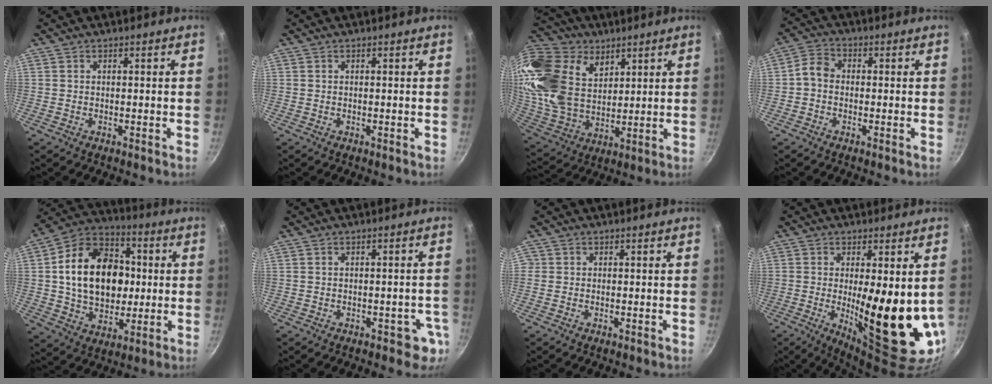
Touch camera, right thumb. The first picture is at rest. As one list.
[{"total": 0.0}, {"total": 25.9, "force": [12.4, 17.5, 14.4], "torque": [-0.302, -0.023, 0.242]}, {"total": 3.9, "force": [-0.8, 3.1, 2.3], "torque": [-0.043, 0.020, -0.030]}, {"total": 21.4, "force": [1.6, 15.7, 14.4], "torque": [-0.206, 0.026, 0.024]}, {"total": 4.3, "force": [-1.6, 2.7, 2.9], "torque": [-0.010, 0.014, -0.009]}, {"total": 0.7, "force": [-0.1, 0.7, 0.0], "torque": [0.003, 0.001, -0.005]}, {"total": 16.0, "force": [-0.1, 4.6, 15.3], "torque": [-0.202, -0.035, 0.012]}]